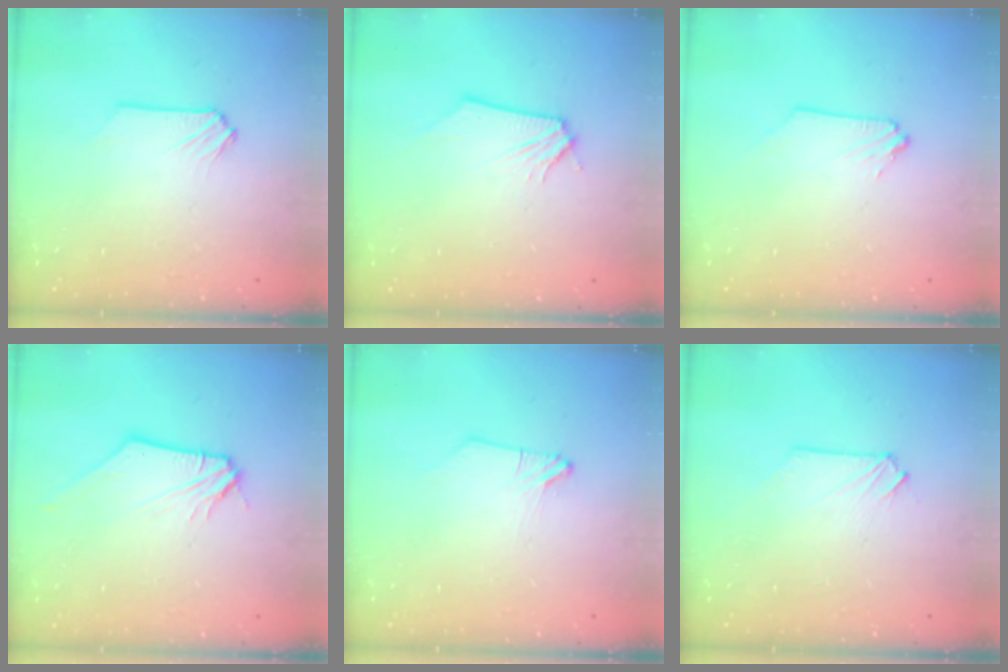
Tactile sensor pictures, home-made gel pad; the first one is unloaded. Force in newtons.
{"total": 0.0}
{"total": 0.0}
{"total": 2.4, "press": 2.3, "slide": 0.4}
{"total": 1.0, "press": 1.0, "slide": 0.1}
{"total": 0.8, "press": 0.8, "slide": 0.2}